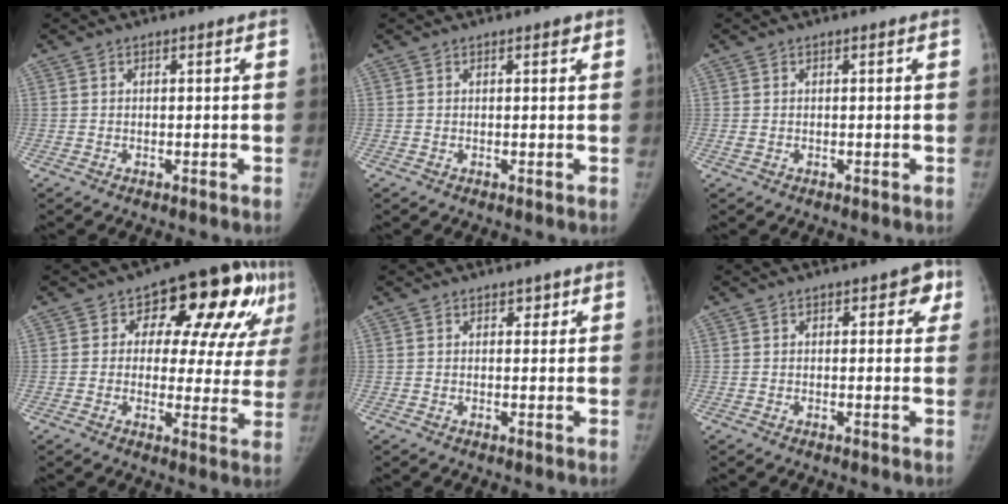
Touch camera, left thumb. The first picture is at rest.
{"total": 0.8, "force": [0.5, 0.4, 0.6], "torque": [-0.002, -0.001, 0.004]}
{"total": 0.8, "force": [-0.2, 0.6, 0.5], "torque": [-0.014, -0.001, -0.002]}
{"total": 18.2, "force": [6.9, 9.4, 14.0], "torque": [-0.125, 0.002, 0.082]}
{"total": 1.3, "force": [0.8, 0.9, 0.4], "torque": [0.010, -0.004, 0.009]}
{"total": 3.7, "force": [1.5, 2.4, 2.4], "torque": [0.009, 0.000, 0.007]}